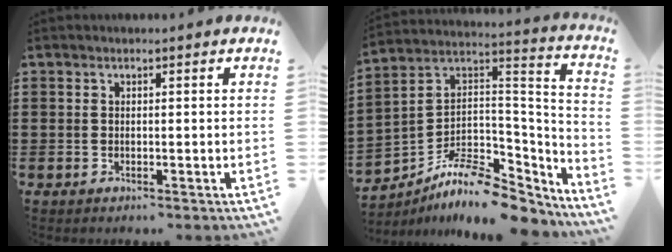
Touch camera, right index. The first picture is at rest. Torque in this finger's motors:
{"motor_torque": [-0.31, 0.38, -0.05, -0.20]}